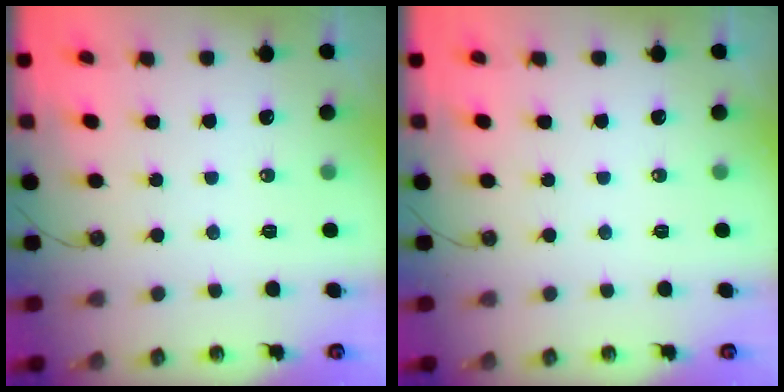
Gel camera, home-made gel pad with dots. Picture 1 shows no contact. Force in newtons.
{"total": 0.0}